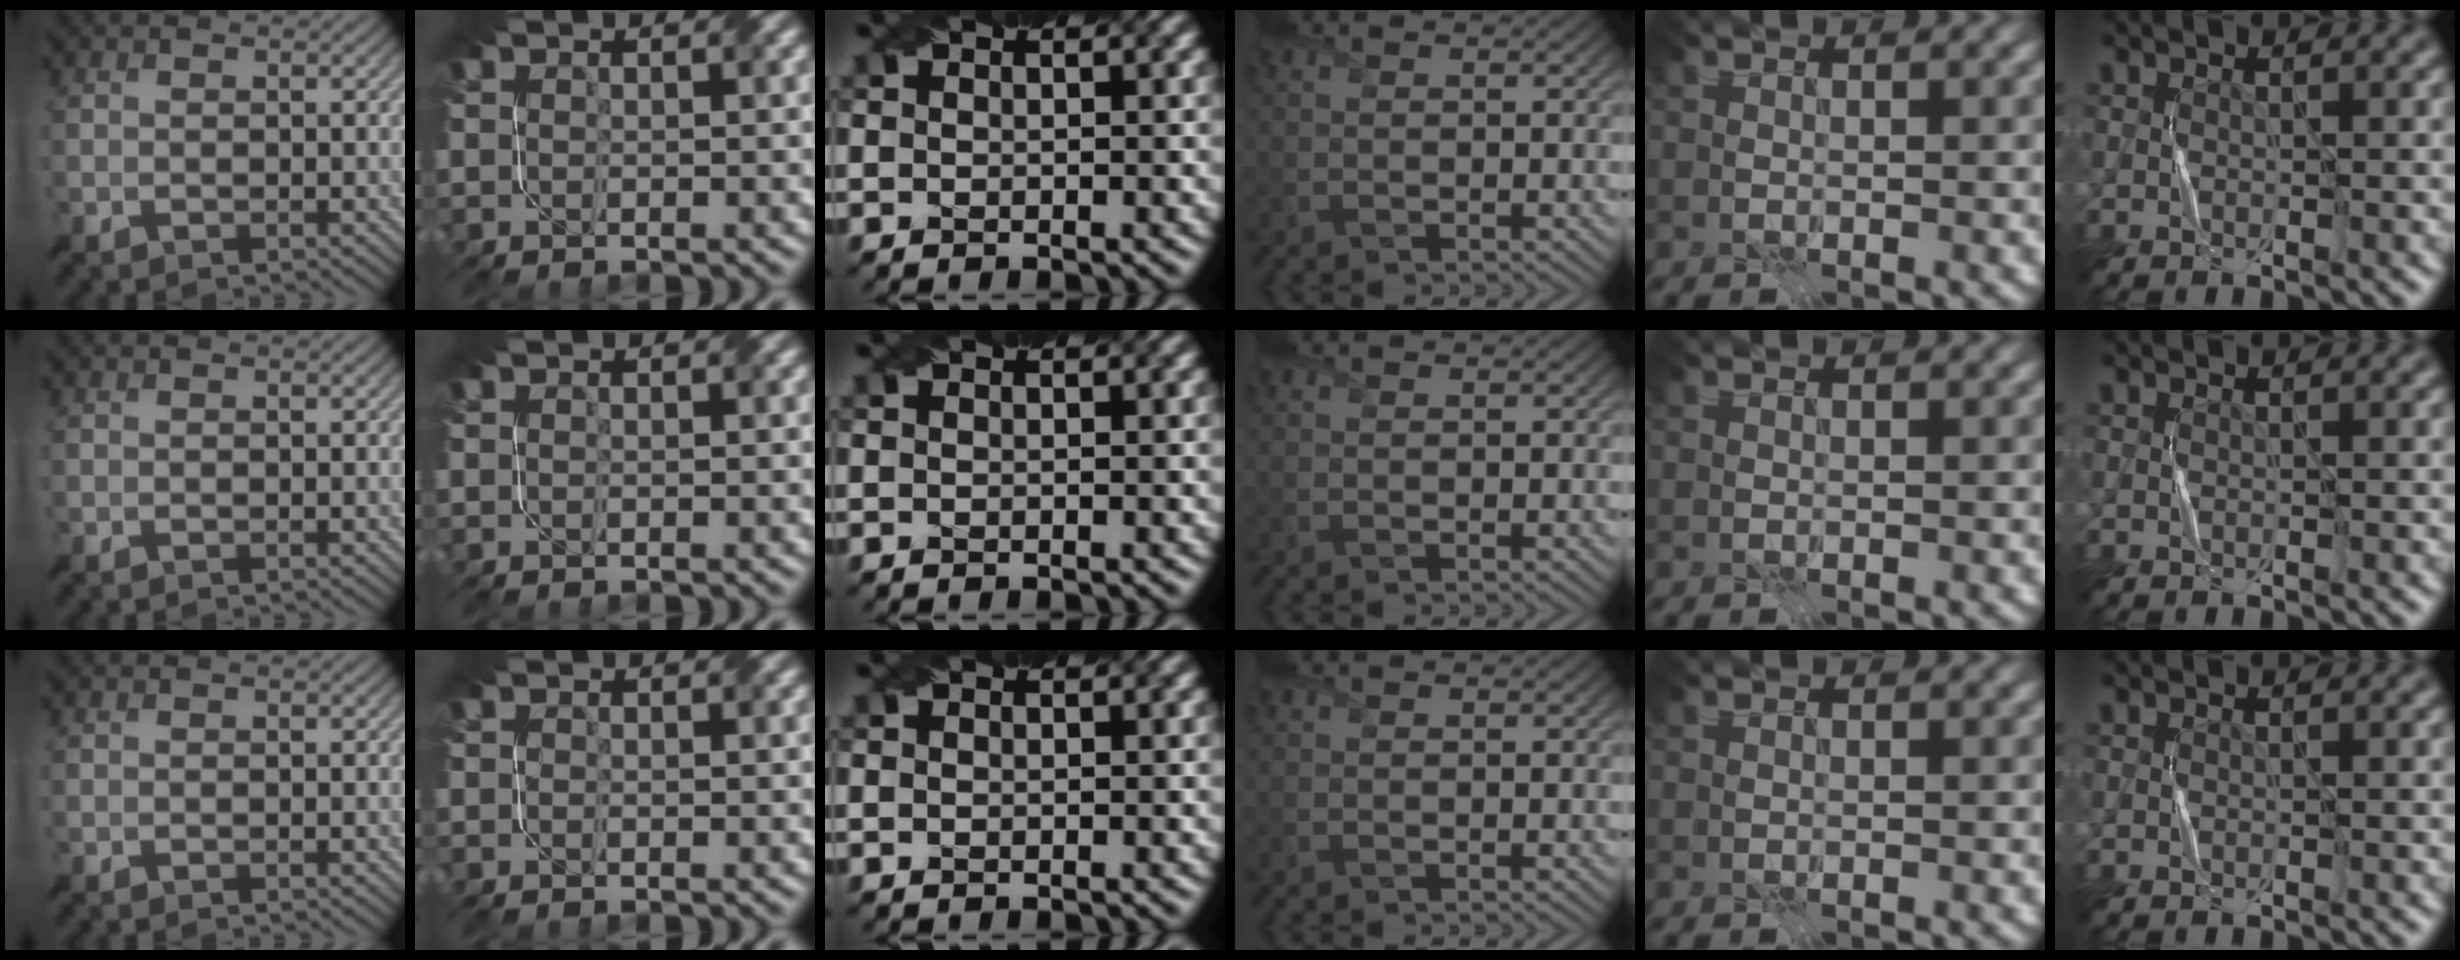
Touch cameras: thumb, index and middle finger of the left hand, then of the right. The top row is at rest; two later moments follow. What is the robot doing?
{"motion": "fold", "object": "coffee filter"}